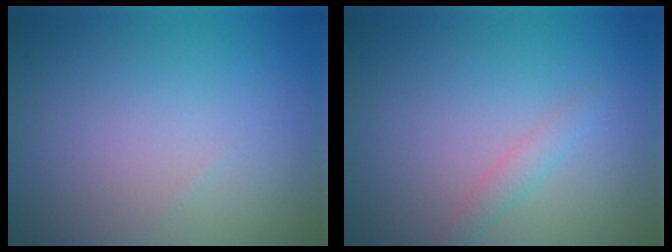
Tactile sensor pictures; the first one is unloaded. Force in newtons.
{"total": 1.3, "press": 1.3, "slide": 0.0}